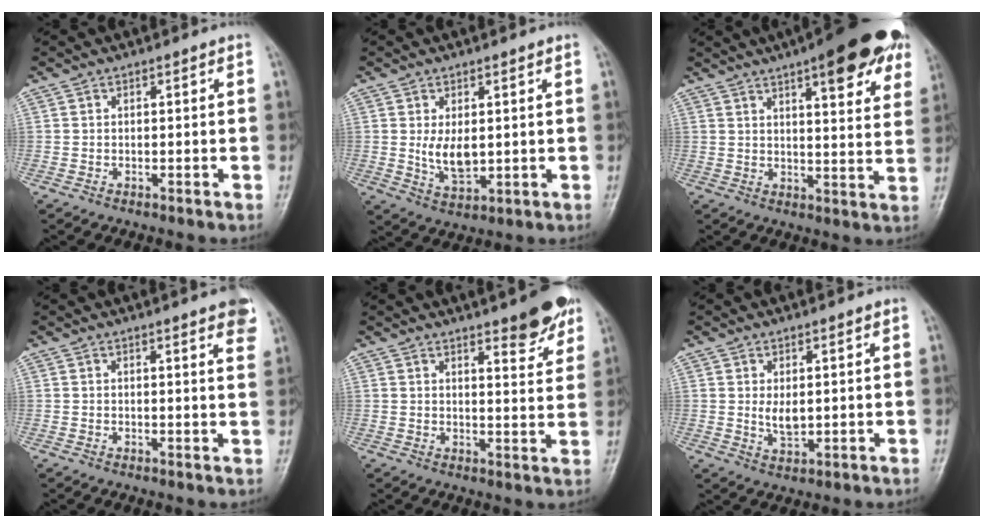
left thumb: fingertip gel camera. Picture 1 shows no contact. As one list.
[{"total": 5.6, "force": [0.7, 3.1, 4.6], "torque": [-0.072, -0.015, 0.023]}, {"total": 19.1, "force": [10.6, 5.4, 14.9], "torque": [-0.172, -0.025, 0.133]}, {"total": 6.4, "force": [4.2, 1.1, 4.7], "torque": [-0.043, -0.010, 0.040]}, {"total": 8.4, "force": [5.8, 2.2, 5.7], "torque": [-0.052, -0.037, 0.075]}, {"total": 3.5, "force": [0.9, 1.8, 2.9], "torque": [-0.045, -0.014, 0.022]}]